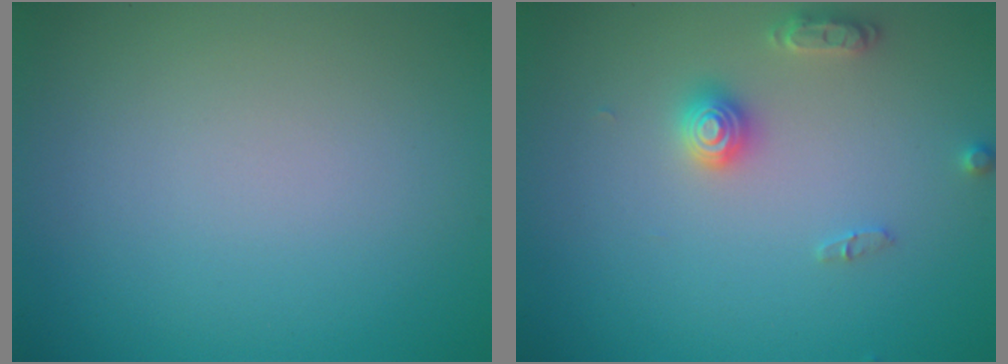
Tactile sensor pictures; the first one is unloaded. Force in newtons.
{"total": 2.5, "press": 2.5, "slide": 0.4}